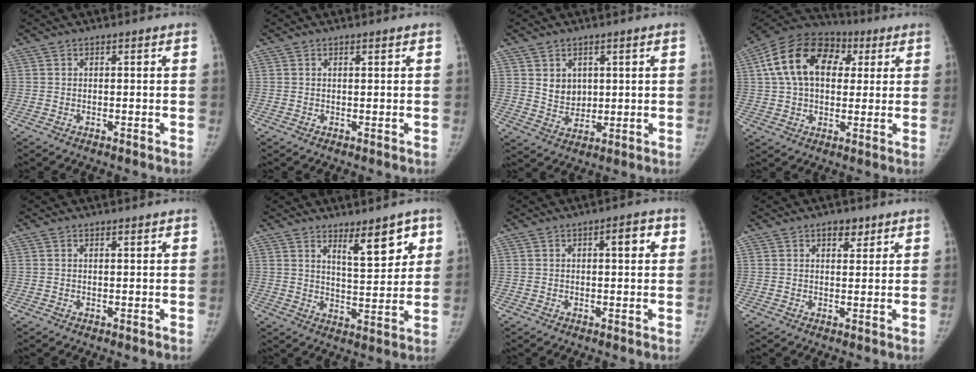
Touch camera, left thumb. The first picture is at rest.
{"total": 0.6, "force": [0.3, 0.2, 0.4], "torque": [-0.007, -0.001, 0.005]}
{"total": 5.2, "force": [1.7, 4.2, 2.5], "torque": [-0.018, -0.017, 0.041]}
{"total": 18.6, "force": [4.9, 12.7, 12.7], "torque": [-0.219, 0.024, 0.074]}
{"total": 0.7, "force": [0.4, 0.3, 0.5], "torque": [-0.007, -0.001, 0.005]}
{"total": 9.1, "force": [5.2, 3.4, 6.6], "torque": [-0.068, -0.041, 0.083]}
{"total": 4.2, "force": [1.2, 1.8, 3.6], "torque": [-0.036, 0.005, 0.011]}
{"total": 3.3, "force": [2.0, 2.0, 1.8], "torque": [-0.004, -0.008, 0.030]}